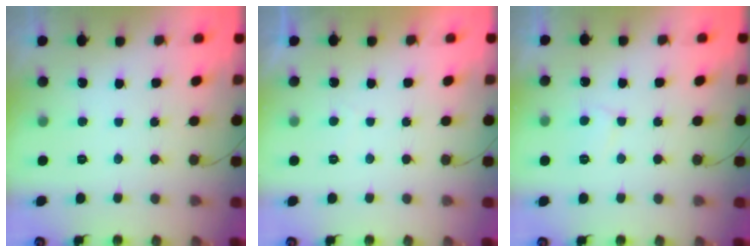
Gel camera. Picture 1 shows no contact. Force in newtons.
{"total": 1.4, "press": 1.1, "slide": 0.8}
{"total": 4.4, "press": 4.4, "slide": 0.5}